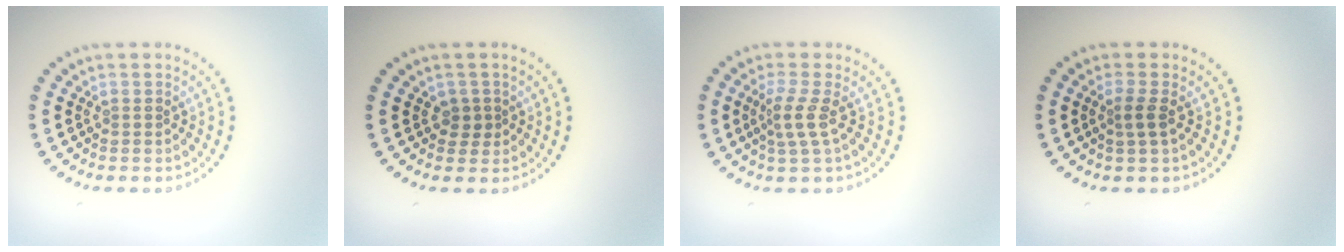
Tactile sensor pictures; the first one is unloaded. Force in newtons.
{"total": 1.3, "press": 1.1, "slide": 0.8}
{"total": 2.3, "press": 1.5, "slide": 1.6}
{"total": 1.4, "press": 1.1, "slide": 0.8}